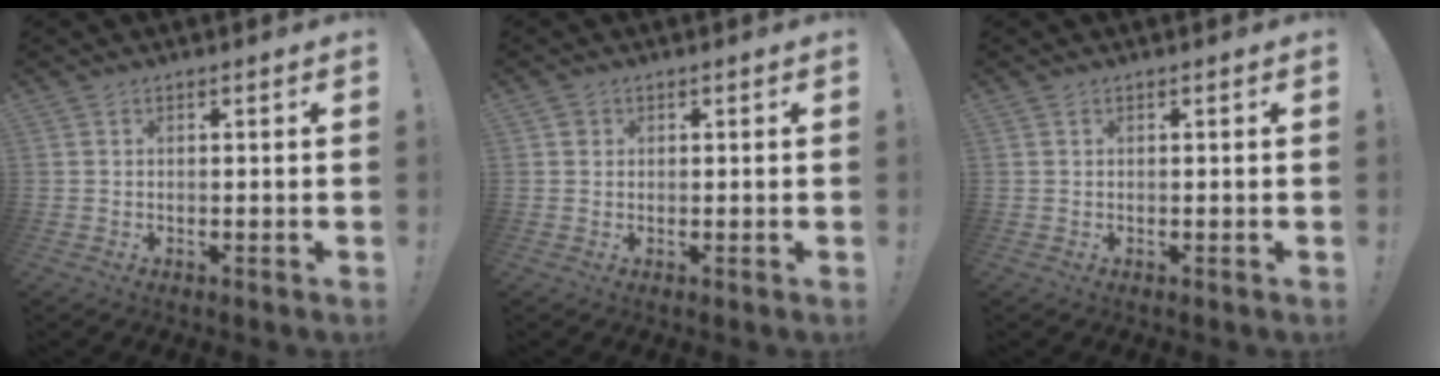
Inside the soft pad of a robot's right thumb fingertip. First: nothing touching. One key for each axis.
{"total": 1.3, "fx": 0.5, "fy": 1.1, "fz": 0.3, "tx": 0.002, "ty": -0.001, "tz": 0.008}
{"total": 0.0}